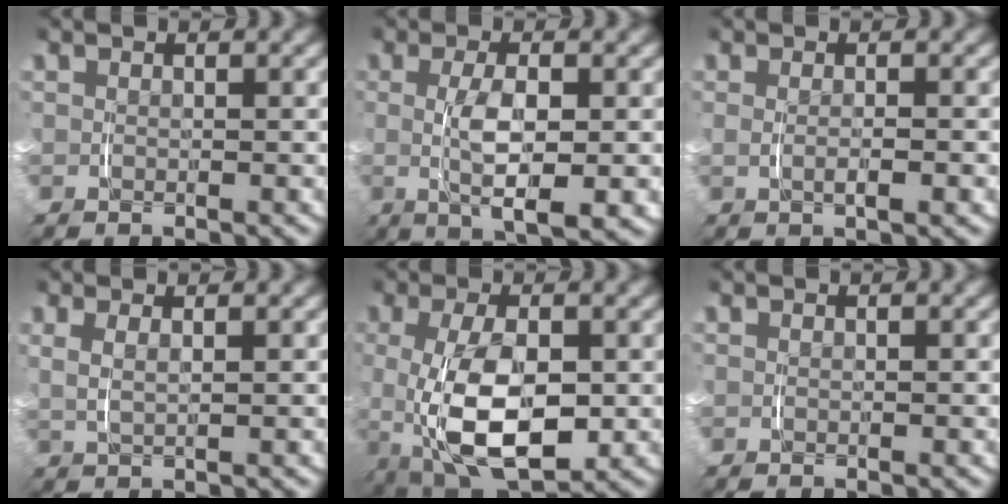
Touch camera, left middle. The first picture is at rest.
{"total": 5.0, "force": [-0.5, 1.0, 4.9], "torque": [-0.086, -0.012, -0.003]}
{"total": 1.2, "force": [-0.3, -0.2, 1.1], "torque": [-0.020, -0.003, -0.002]}
{"total": 1.2, "force": [0.6, -0.1, 1.1], "torque": [-0.022, -0.001, 0.018]}
{"total": 7.9, "force": [-1.3, 3.4, 7.0], "torque": [-0.129, -0.018, -0.012]}
{"total": 0.0}